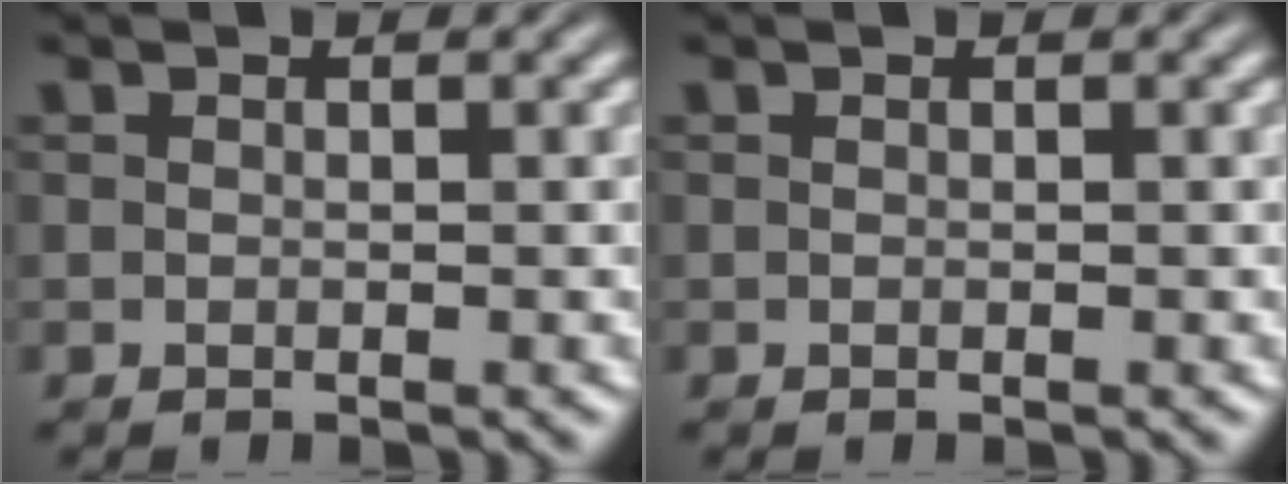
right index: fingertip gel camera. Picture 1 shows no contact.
{"total": 0.0}